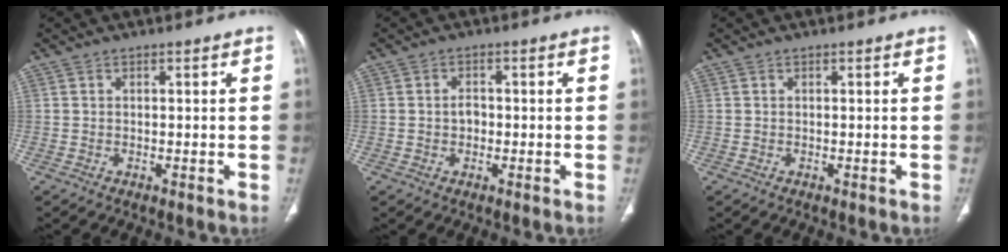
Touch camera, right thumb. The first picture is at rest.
{"total": 4.4, "force": [-0.3, 3.2, 3.0], "torque": [-0.045, 0.011, -0.007]}
{"total": 0.0}